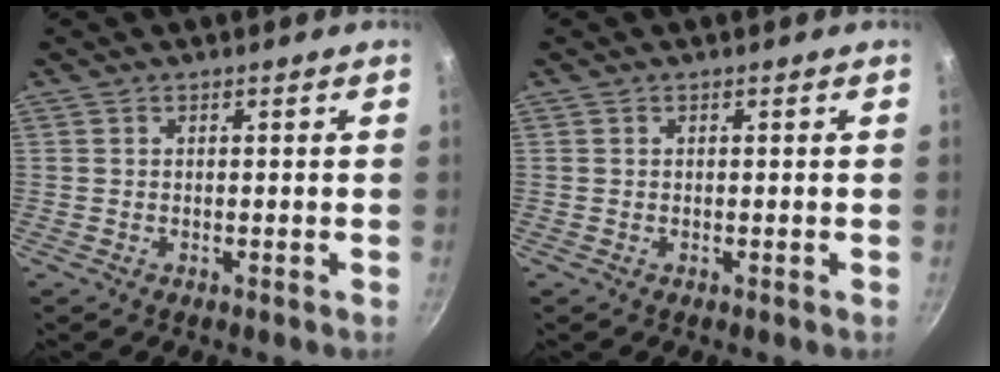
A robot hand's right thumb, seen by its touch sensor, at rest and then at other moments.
{"total": 0.0}